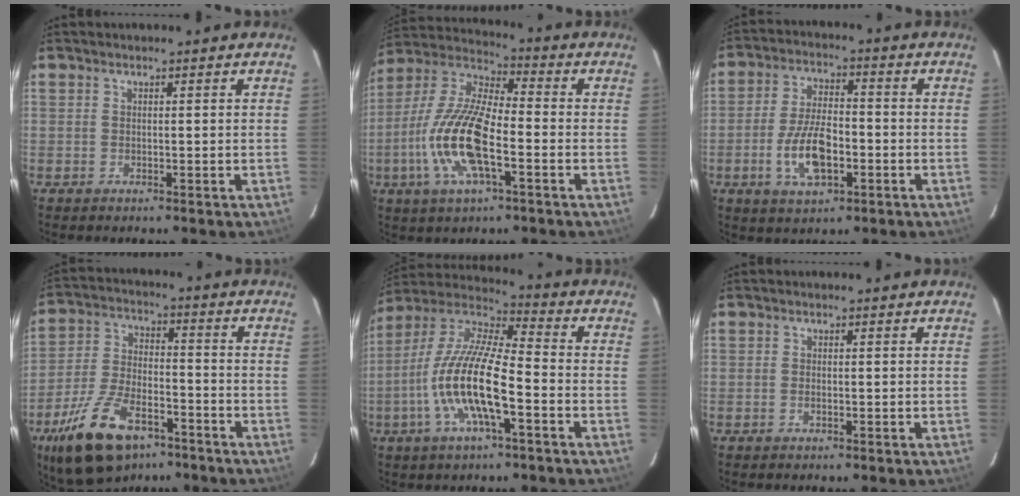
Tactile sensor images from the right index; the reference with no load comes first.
{"total": 16.5, "force": [-4.9, 5.4, 14.8], "torque": [-0.311, -0.005, -0.102]}
{"total": 10.6, "force": [-3.5, 4.7, 8.8], "torque": [-0.180, 0.001, -0.059]}
{"total": 17.9, "force": [-11.1, 8.2, 11.3], "torque": [-0.235, -0.018, -0.193]}
{"total": 16.6, "force": [-5.3, 4.0, 15.2], "torque": [-0.301, -0.005, -0.110]}
{"total": 0.8, "force": [-0.3, 0.3, 0.7], "torque": [-0.014, 0.002, -0.006]}